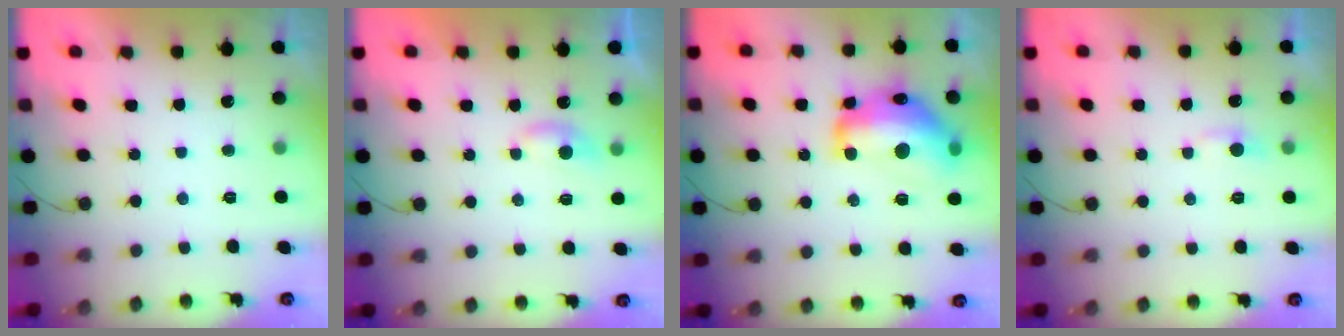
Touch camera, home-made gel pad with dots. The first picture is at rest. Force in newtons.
{"total": 5.3, "press": 5.2, "slide": 0.6}
{"total": 19.0, "press": 18.9, "slide": 1.1}
{"total": 3.4, "press": 3.4, "slide": 0.4}